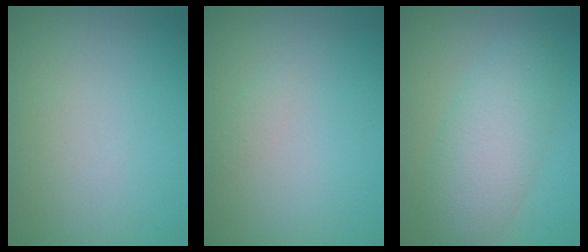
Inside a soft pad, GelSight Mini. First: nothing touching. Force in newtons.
{"total": 0.6, "press": 0.6, "slide": 0.0}
{"total": 5.4, "press": 5.4, "slide": 0.2}